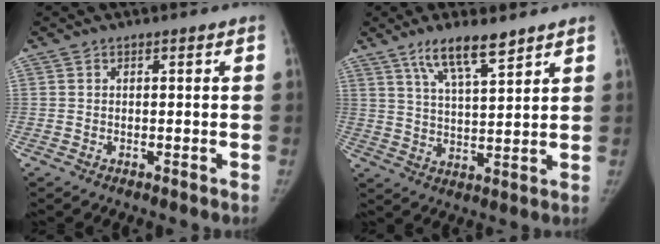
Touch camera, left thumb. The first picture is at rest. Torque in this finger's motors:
{"motor_torque": [0.04, 0.20, -0.01, -0.12, 0.22]}